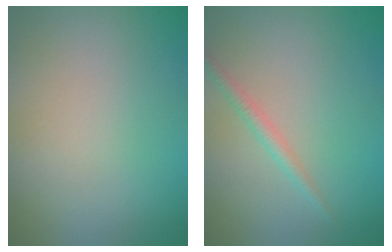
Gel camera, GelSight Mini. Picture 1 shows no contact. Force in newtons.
{"total": 1.4, "press": 1.4, "slide": 0.1}